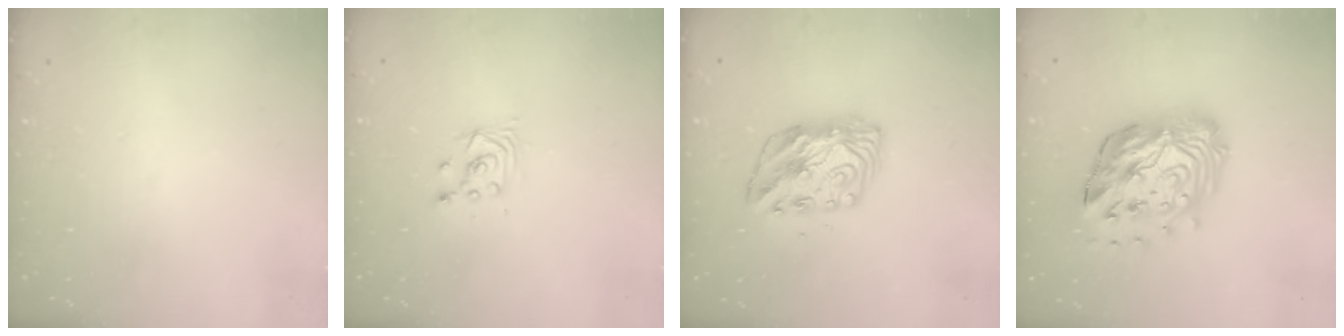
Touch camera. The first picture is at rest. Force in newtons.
{"total": 2.5, "press": 2.5, "slide": 0.1}
{"total": 7.8, "press": 7.7, "slide": 0.6}
{"total": 18.7, "press": 18.7, "slide": 1.4}